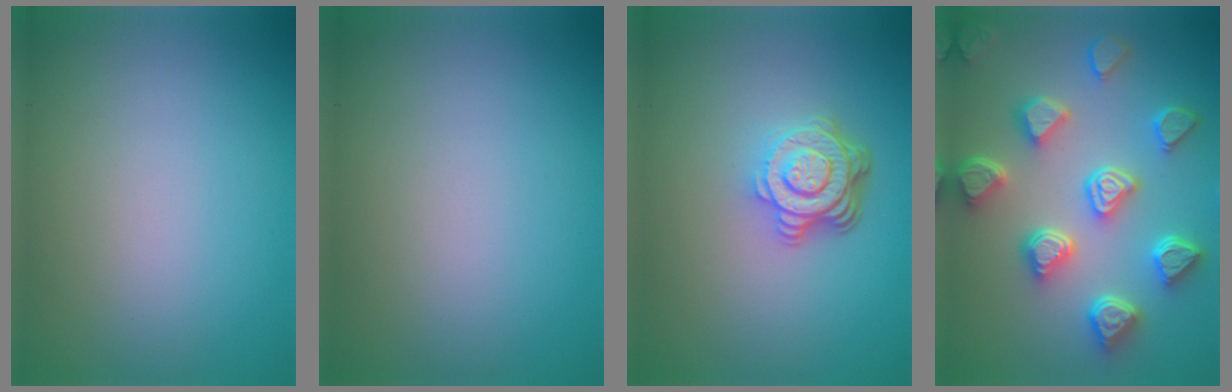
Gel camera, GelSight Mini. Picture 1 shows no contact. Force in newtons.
{"total": 0.0}
{"total": 5.0, "press": 3.6, "slide": 3.6}
{"total": 7.1, "press": 5.8, "slide": 4.1}